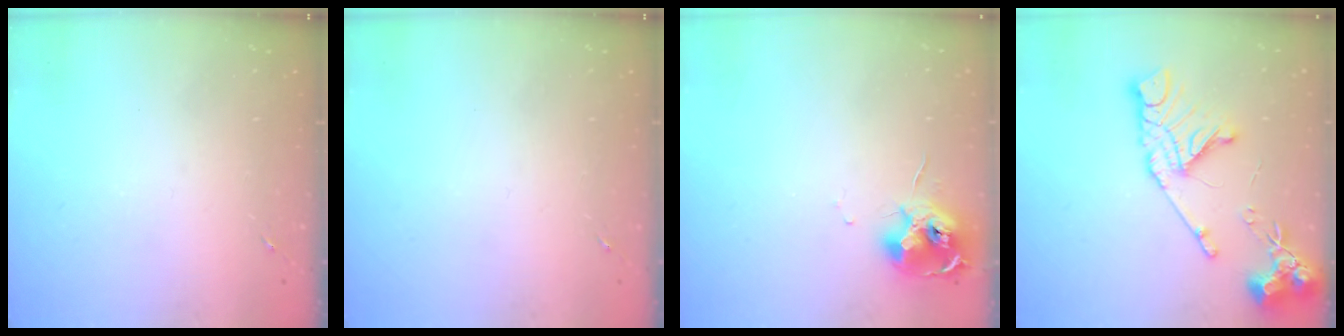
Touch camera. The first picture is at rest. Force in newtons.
{"total": 0.0}
{"total": 12.0, "press": 11.9, "slide": 1.3}
{"total": 16.4, "press": 16.3, "slide": 1.9}